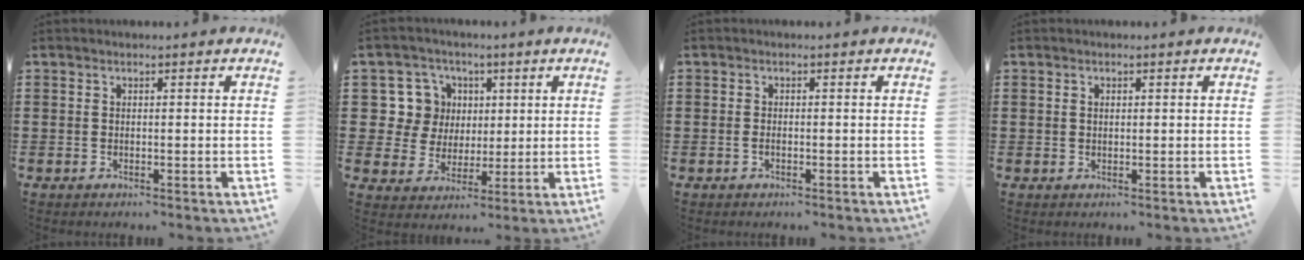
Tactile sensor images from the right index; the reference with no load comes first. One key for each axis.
{"total": 8.2, "fx": 2.2, "fy": 7.7, "fz": 1.5, "tx": -0.065, "ty": 0.014, "tz": 0.047}
{"total": 0.8, "fx": -0.4, "fy": 0.1, "fz": 0.7, "tx": -0.017, "ty": -0.009, "tz": -0.004}
{"total": 0.7, "fx": 0.2, "fy": 0.5, "fz": 0.5, "tx": -0.011, "ty": 0.001, "tz": 0.005}